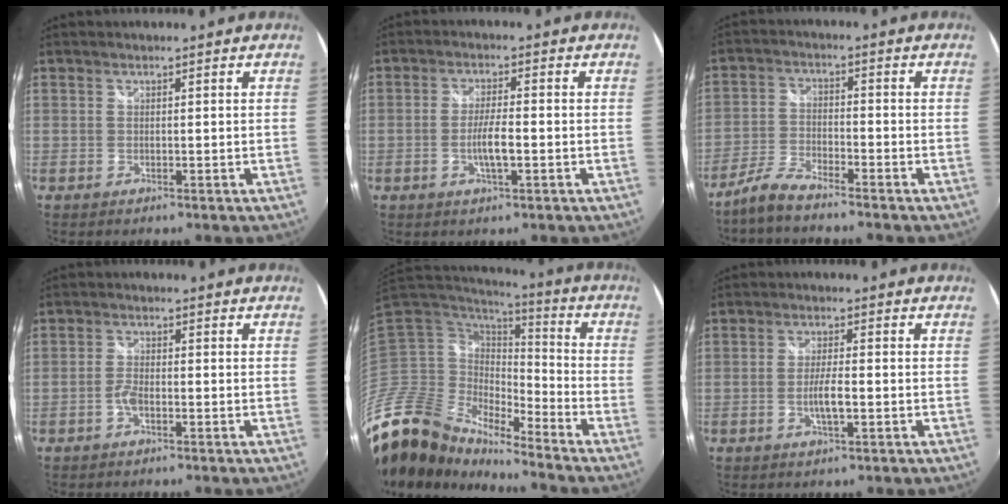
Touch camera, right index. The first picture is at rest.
{"total": 4.6, "force": [-1.2, 0.7, 4.4], "torque": [-0.086, 0.000, -0.021]}
{"total": 5.8, "force": [-5.0, 1.1, 2.8], "torque": [-0.069, 0.000, -0.102]}
{"total": 2.4, "force": [-1.3, 0.9, 1.8], "torque": [-0.046, 0.005, -0.029]}
{"total": 18.5, "force": [-15.2, 7.8, 7.0], "torque": [-0.161, -0.015, -0.302]}
{"total": 3.9, "force": [-1.0, 0.6, 3.7], "torque": [-0.072, -0.001, -0.017]}